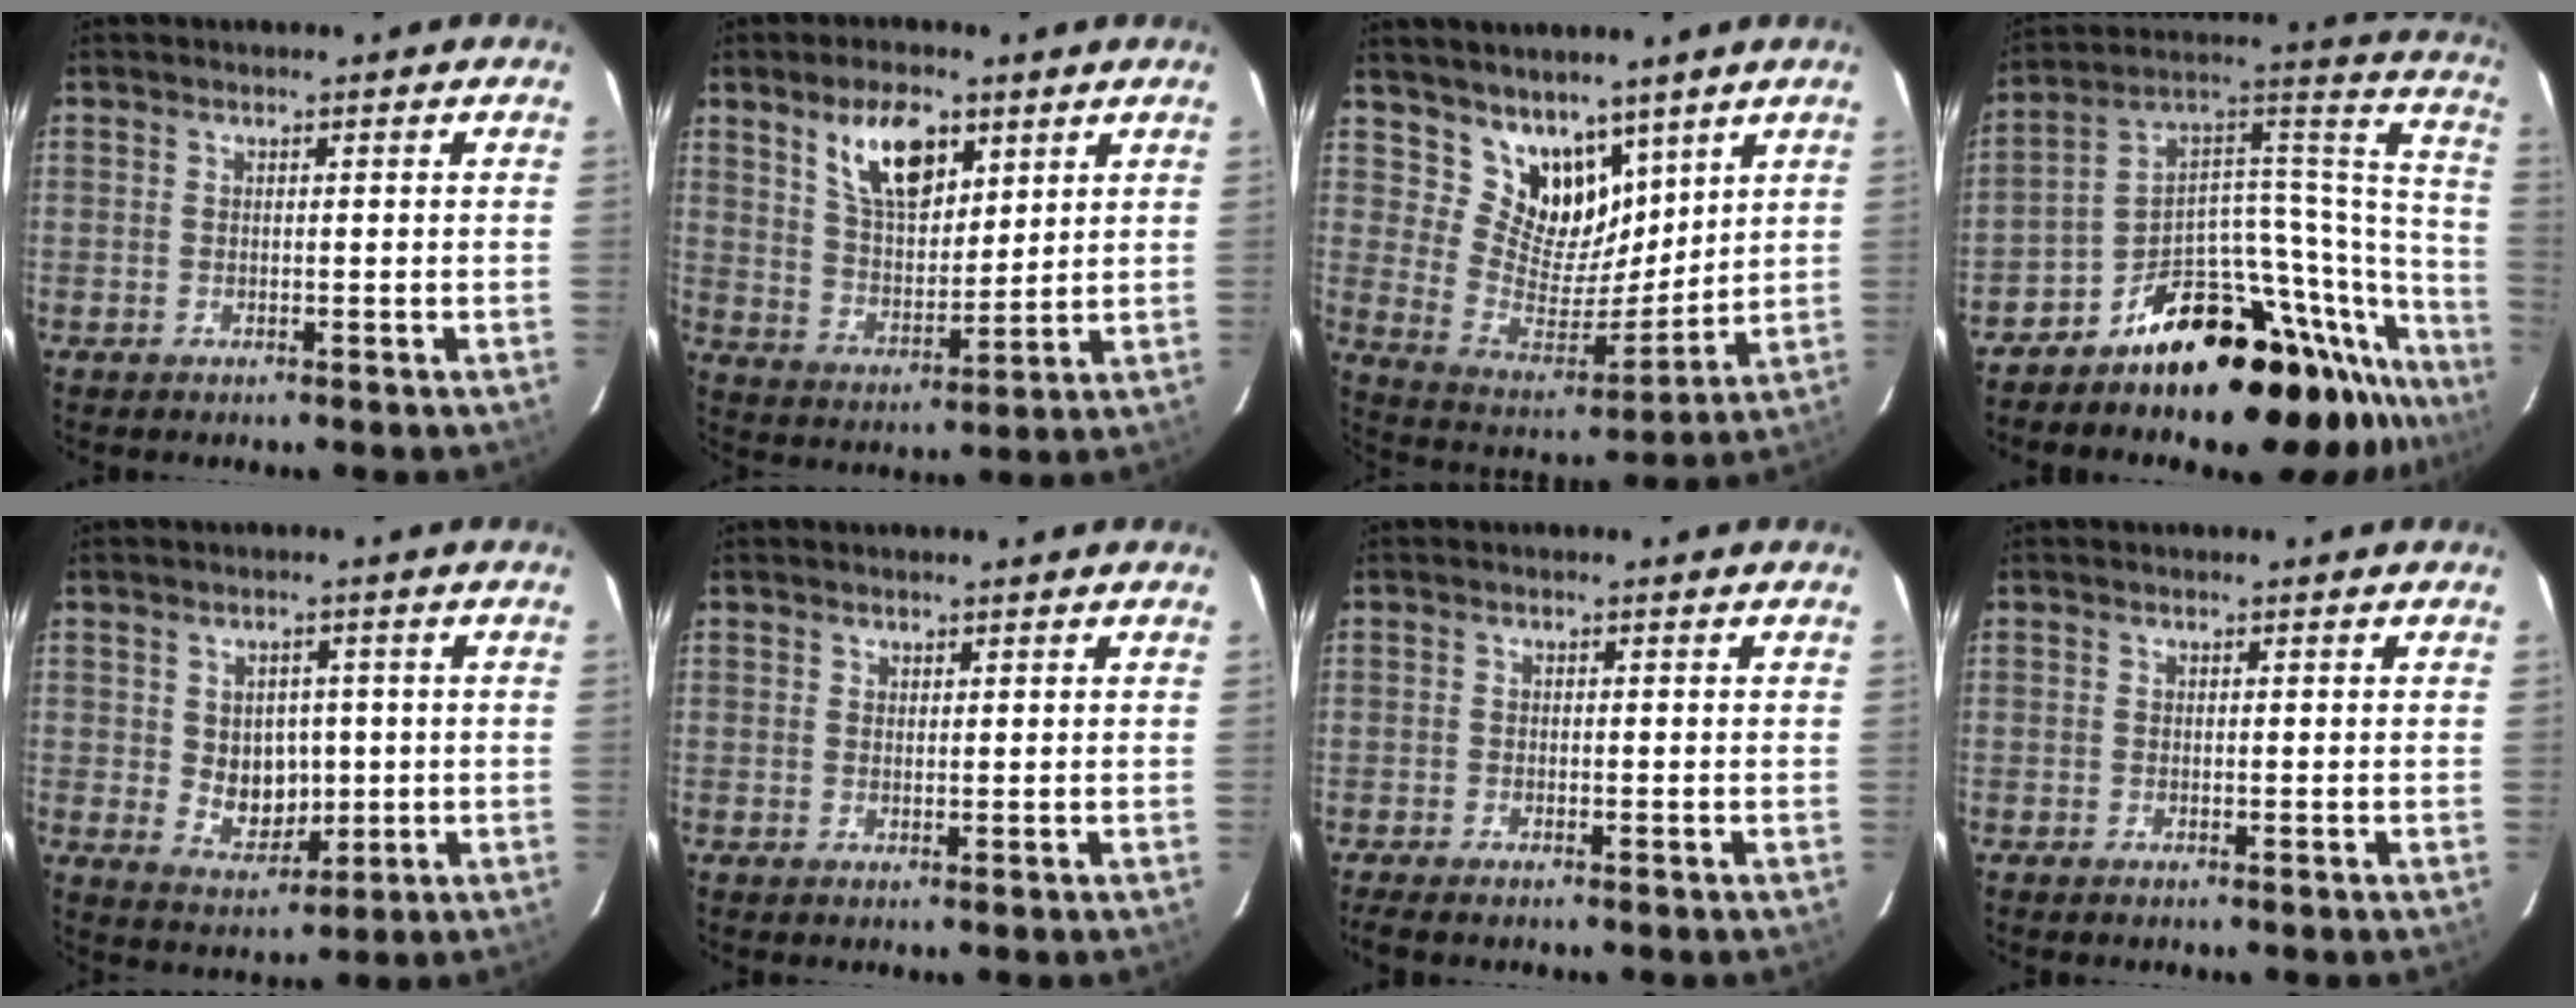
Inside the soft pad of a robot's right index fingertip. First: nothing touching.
{"total": 11.6, "force": [6.3, 5.5, 8.1], "torque": [-0.133, 0.007, 0.122]}
{"total": 12.8, "force": [8.8, 7.6, 5.4], "torque": [-0.096, -0.011, 0.173]}
{"total": 26.8, "force": [-21.0, 10.2, 13.2], "torque": [-0.118, 0.073, -0.324]}
{"total": 7.1, "force": [0.1, 5.8, 4.1], "torque": [-0.073, -0.001, 0.019]}
{"total": 0.7, "force": [0.5, 0.4, 0.0], "torque": [0.000, 0.002, 0.009]}
{"total": 2.7, "force": [-2.3, 0.6, 1.3], "torque": [-0.036, -0.011, -0.042]}
{"total": 0.0}